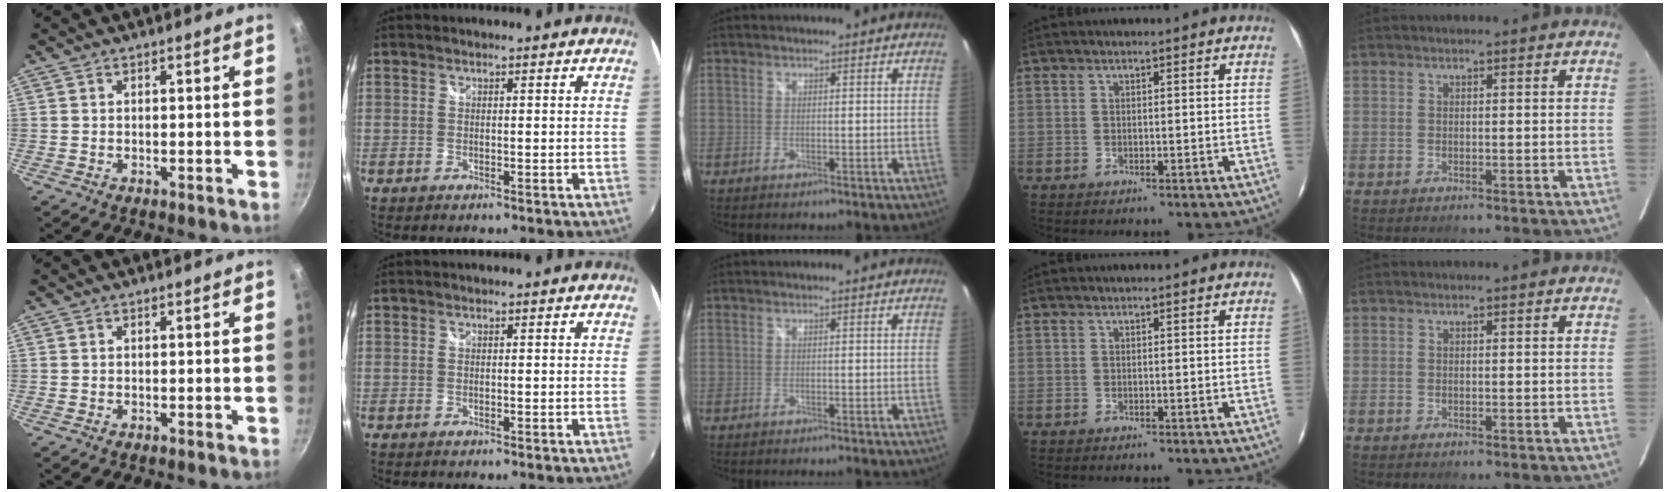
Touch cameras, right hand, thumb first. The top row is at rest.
{}